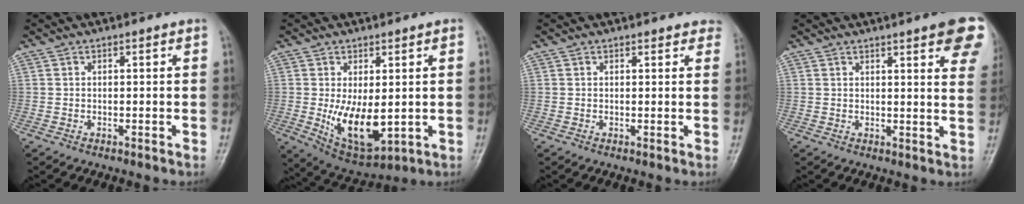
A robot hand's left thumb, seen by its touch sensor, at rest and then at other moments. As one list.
[{"total": 10.6, "force": [-0.6, 5.2, 9.2], "torque": [-0.139, -0.023, 0.011]}, {"total": 3.5, "force": [3.2, 1.4, 0.5], "torque": [0.024, -0.011, 0.017]}, {"total": 13.1, "force": [7.4, 2.9, 10.4], "torque": [-0.107, -0.023, 0.078]}]